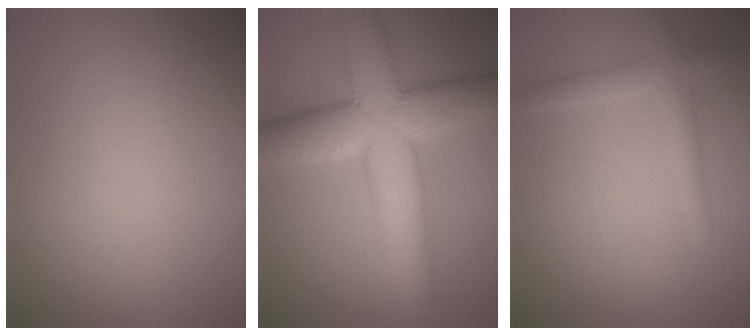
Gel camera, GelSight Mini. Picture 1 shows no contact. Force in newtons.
{"total": 10.2, "press": 10.2, "slide": 0.3}
{"total": 2.1, "press": 2.1, "slide": 0.1}